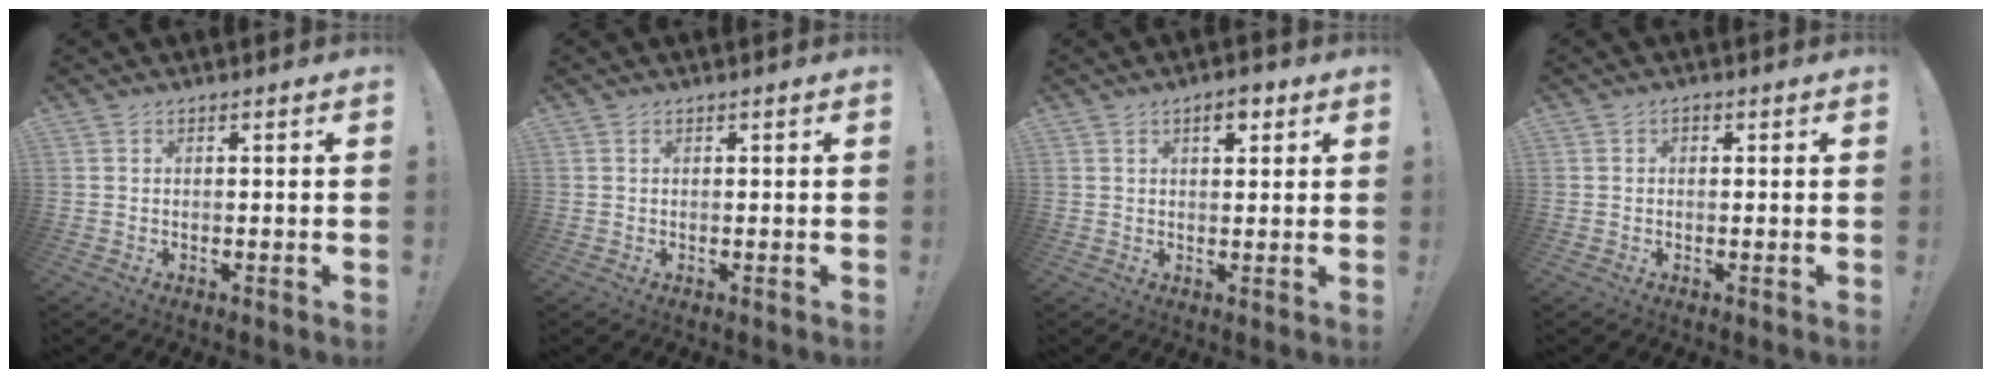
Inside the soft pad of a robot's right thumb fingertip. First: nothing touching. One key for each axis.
{"total": 0.0}
{"total": 4.2, "fx": 2.3, "fy": 2.1, "fz": 2.9, "tx": -0.031, "ty": -0.007, "tz": 0.034}
{"total": 0.8, "fx": -0.2, "fy": 0.6, "fz": 0.5, "tx": -0.016, "ty": 0.007, "tz": -0.003}